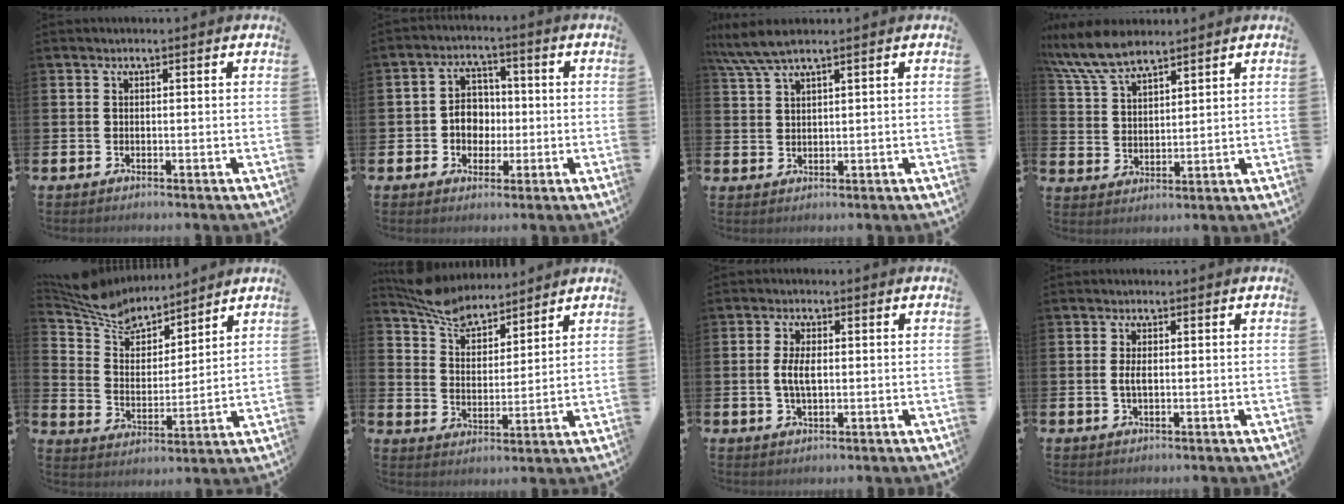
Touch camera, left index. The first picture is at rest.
{"total": 4.8, "force": [-0.2, 4.2, 2.3], "torque": [-0.033, 0.003, -0.012]}
{"total": 4.8, "force": [3.9, 0.4, 2.8], "torque": [-0.063, -0.007, 0.071]}
{"total": 8.2, "force": [7.3, 2.1, 3.2], "torque": [-0.087, -0.021, 0.137]}
{"total": 7.8, "force": [7.2, 2.5, 1.4], "torque": [-0.066, -0.046, 0.130]}
{"total": 7.0, "force": [6.5, 2.2, 1.5], "torque": [-0.057, -0.029, 0.118]}
{"total": 3.8, "force": [0.2, 1.8, 3.3], "torque": [-0.065, 0.001, -0.003]}
{"total": 2.0, "force": [0.0, 0.9, 1.8], "torque": [-0.030, -0.001, -0.002]}